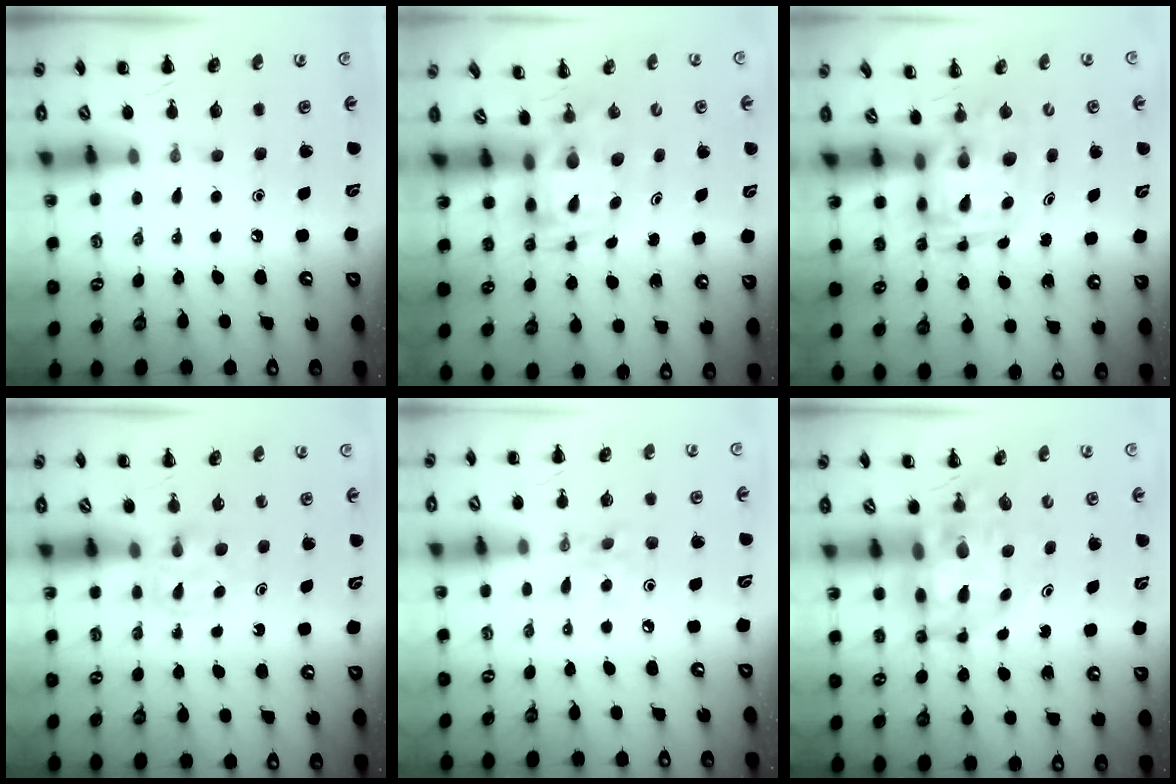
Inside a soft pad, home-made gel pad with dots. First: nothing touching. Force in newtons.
{"total": 3.7, "press": 3.6, "slide": 0.8}
{"total": 3.6, "press": 3.6, "slide": 0.7}
{"total": 3.9, "press": 3.7, "slide": 1.3}
{"total": 3.8, "press": 3.6, "slide": 1.3}
{"total": 8.2, "press": 7.8, "slide": 2.4}